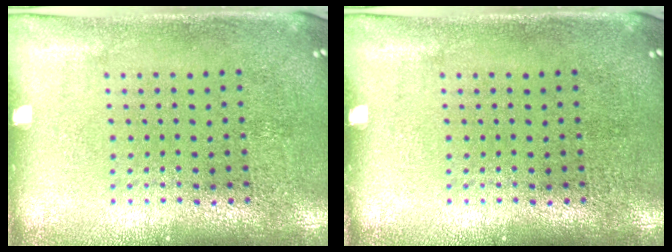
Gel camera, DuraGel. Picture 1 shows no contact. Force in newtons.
{"total": 0.0}